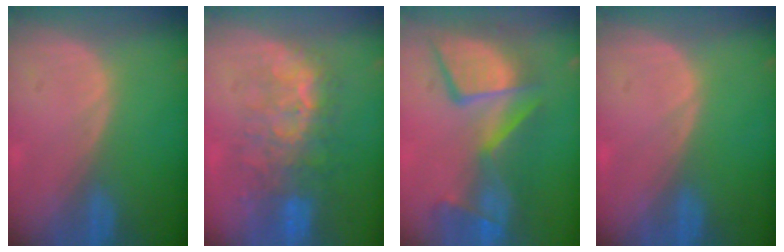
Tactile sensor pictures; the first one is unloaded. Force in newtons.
{"total": 9.1, "press": 8.5, "slide": 3.1}
{"total": 12.1, "press": 11.1, "slide": 4.9}
{"total": 0.0}